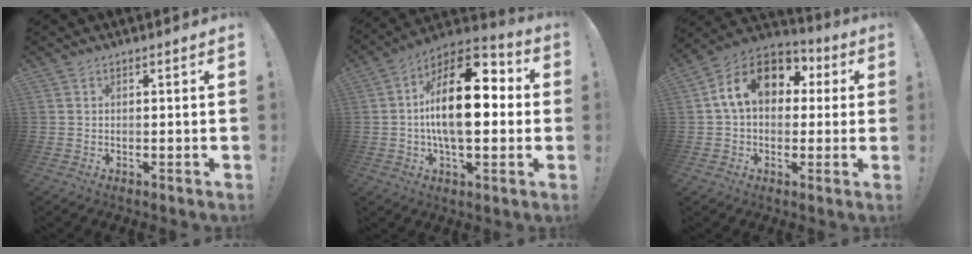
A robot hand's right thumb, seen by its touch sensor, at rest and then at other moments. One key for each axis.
{"total": 21.1, "fx": 1.3, "fy": 10.1, "fz": 18.5, "tx": -0.303, "ty": 0.002, "tz": 0.013}
{"total": 16.2, "fx": 4.3, "fy": 11.2, "fz": 10.9, "tx": -0.174, "ty": 0.011, "tz": 0.080}